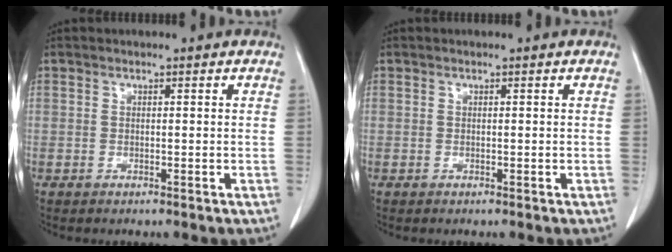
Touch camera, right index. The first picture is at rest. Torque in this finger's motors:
{"motor_torque": [0.01, -0.01, 0.05, 0.00]}